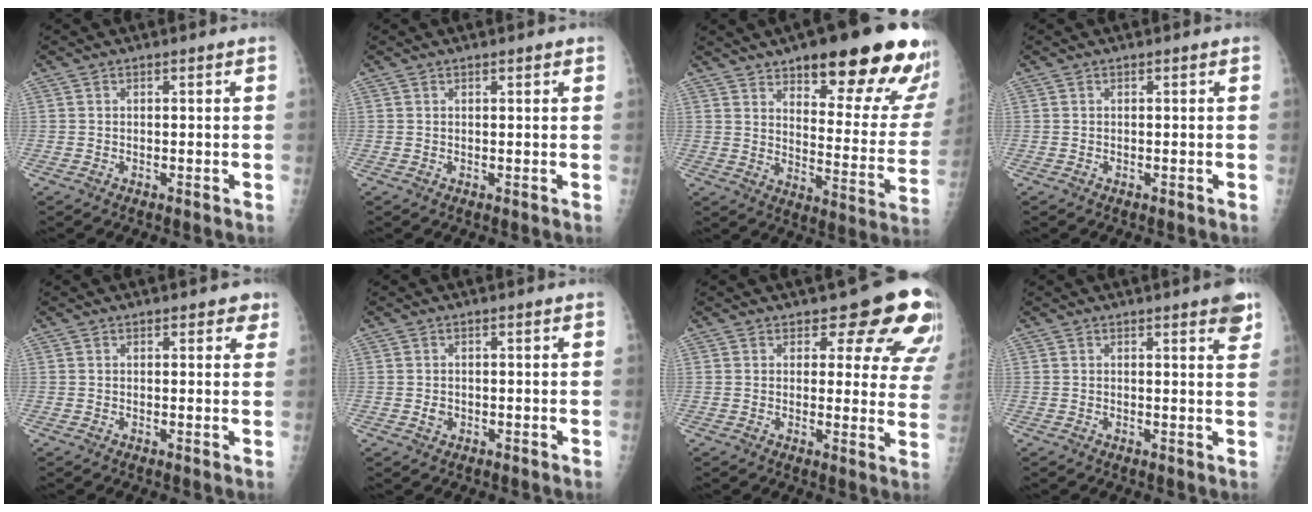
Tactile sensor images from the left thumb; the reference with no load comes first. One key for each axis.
{"total": 1.2, "fx": 0.8, "fy": 0.4, "fz": 0.7, "tx": -0.009, "ty": -0.002, "tz": 0.010}
{"total": 26.5, "fx": 17.1, "fy": 7.8, "fz": 18.8, "tx": -0.200, "ty": -0.072, "tz": 0.227}
{"total": 0.0}
{"total": 2.9, "fx": 2.0, "fy": 1.5, "fz": 1.6, "tx": 0.005, "ty": -0.006, "tz": 0.019}
{"total": 1.2, "fx": -0.1, "fy": 1.0, "fz": 0.6, "tx": -0.006, "ty": 0.001, "tz": 0.002}
{"total": 13.8, "fx": 10.1, "fy": 5.7, "fz": 7.5, "tx": -0.031, "ty": -0.057, "tz": 0.096}
{"total": 4.6, "fx": 2.9, "fy": 0.9, "fz": 3.5, "tx": -0.032, "ty": -0.010, "tz": 0.030}